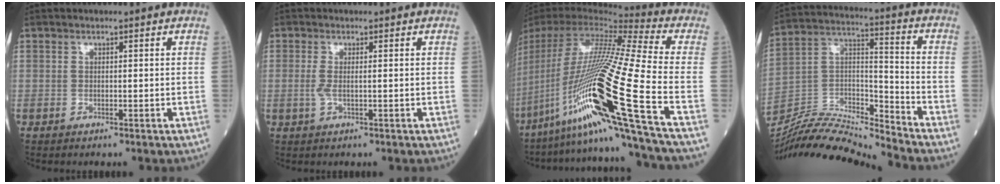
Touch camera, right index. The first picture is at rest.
{"total": 1.8, "force": [-0.1, 0.3, 1.8], "torque": [-0.045, -0.002, -0.002]}
{"total": 29.9, "force": [-12.1, -0.6, 27.4], "torque": [-0.514, -0.043, -0.222]}
{"total": 17.0, "force": [-16.5, -0.8, 4.1], "torque": [-0.076, 0.029, -0.300]}